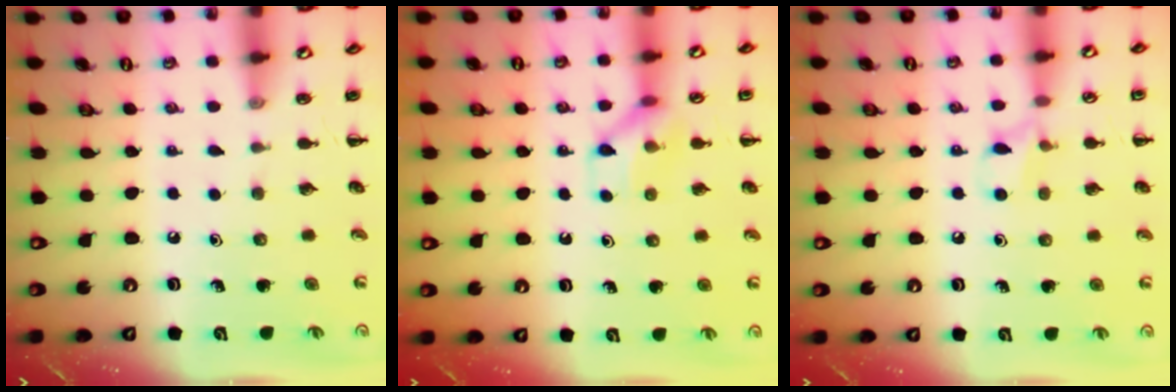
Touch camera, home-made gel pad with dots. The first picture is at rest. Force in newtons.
{"total": 9.3, "press": 9.3, "slide": 0.6}
{"total": 6.0, "press": 5.7, "slide": 1.6}